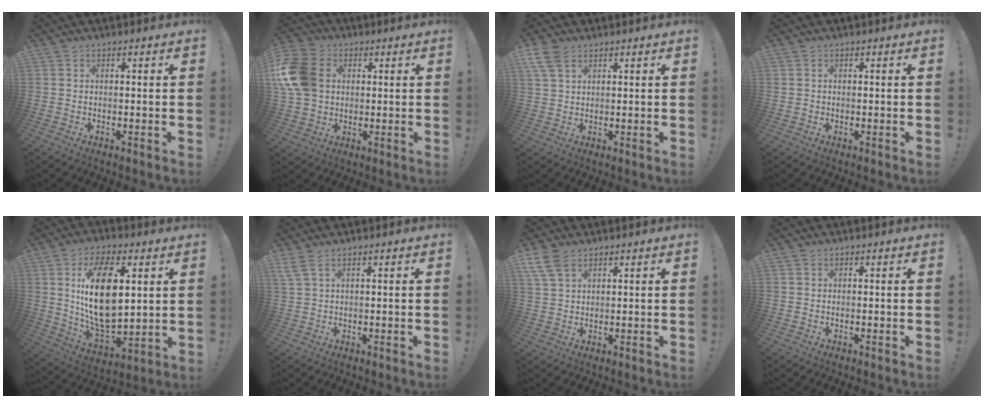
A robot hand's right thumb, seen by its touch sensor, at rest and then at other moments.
{"total": 16.1, "force": [2.5, 12.4, 9.9], "torque": [-0.194, 0.005, 0.052]}
{"total": 6.1, "force": [3.7, 3.2, 3.6], "torque": [-0.071, -0.004, 0.074]}
{"total": 0.7, "force": [0.0, 0.7, -0.1], "torque": [-0.004, 0.005, 0.001]}
{"total": 20.5, "force": [5.0, 11.1, 16.5], "torque": [-0.306, -0.021, 0.082]}
{"total": 3.2, "force": [1.9, 0.6, 2.4], "torque": [-0.053, -0.002, 0.037]}
{"total": 6.3, "force": [4.0, 3.2, 3.7], "torque": [-0.074, -0.007, 0.080]}
{"total": 0.0}